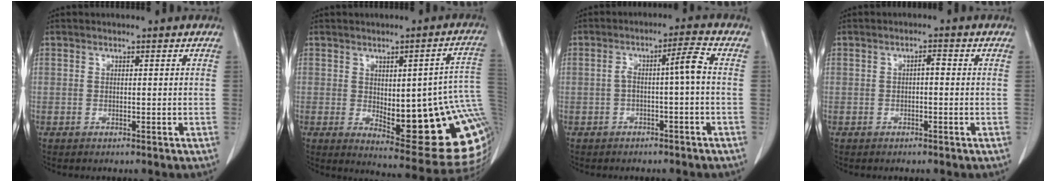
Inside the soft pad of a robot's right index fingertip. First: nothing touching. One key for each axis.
{"total": 22.3, "fx": -1.3, "fy": 5.9, "fz": 21.5, "tx": -0.192, "ty": 0.006, "tz": 0.004}
{"total": 4.3, "fx": -0.5, "fy": 0.0, "fz": 4.3, "tx": -0.073, "ty": 0.021, "tz": -0.007}
{"total": 1.3, "fx": 0.0, "fy": 0.5, "fz": 1.3, "tx": -0.018, "ty": 0.005, "tz": -0.001}